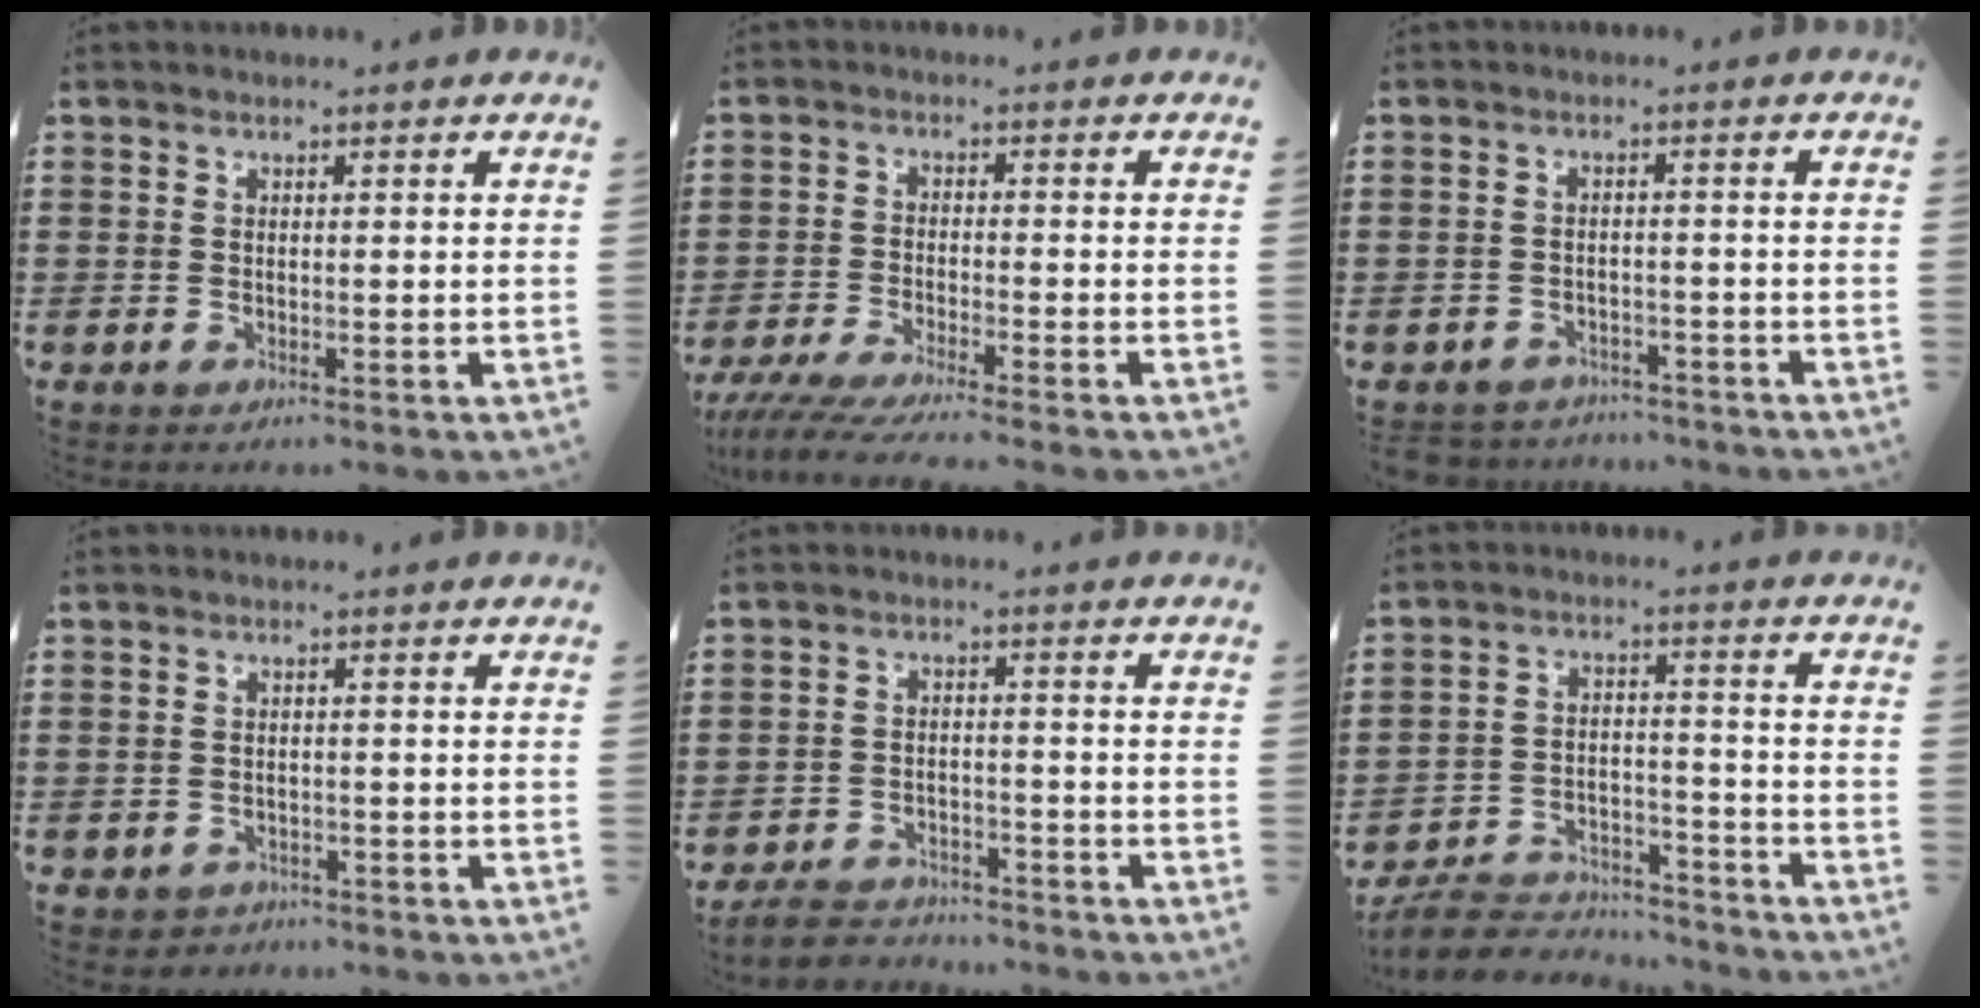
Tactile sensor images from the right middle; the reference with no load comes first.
{"total": 4.6, "force": [-4.1, -0.3, 1.9], "torque": [-0.054, -0.021, -0.085]}
{"total": 2.8, "force": [-2.8, 0.5, -0.3], "torque": [-0.004, -0.001, -0.062]}
{"total": 1.1, "force": [-1.0, 0.6, -0.1], "torque": [-0.002, 0.002, -0.023]}
{"total": 3.8, "force": [-3.7, 0.8, 0.2], "torque": [-0.015, 0.006, -0.081]}
{"total": 7.3, "force": [-7.0, 1.5, 1.2], "torque": [-0.024, 0.019, -0.139]}